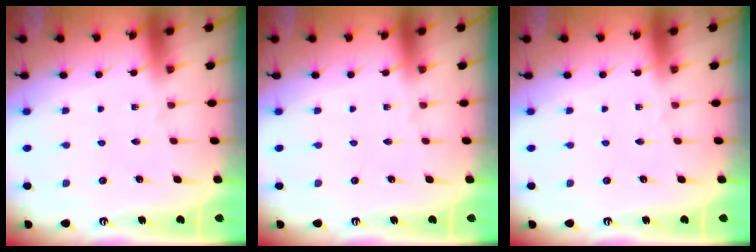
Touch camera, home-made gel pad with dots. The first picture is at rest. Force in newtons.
{"total": 0.0}
{"total": 0.0}